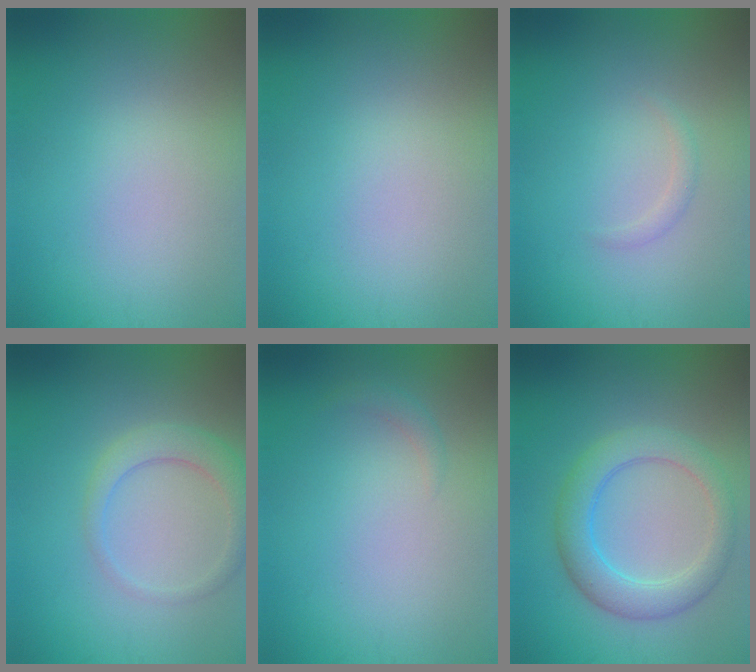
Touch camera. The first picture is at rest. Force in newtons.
{"total": 0.0}
{"total": 0.8, "press": 0.8, "slide": 0.1}
{"total": 2.9, "press": 2.9, "slide": 0.2}
{"total": 0.9, "press": 0.9, "slide": 0.1}
{"total": 4.6, "press": 4.6, "slide": 0.1}